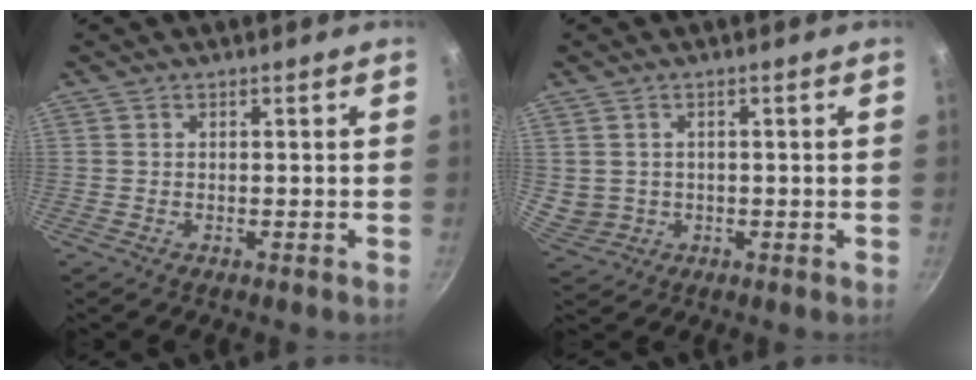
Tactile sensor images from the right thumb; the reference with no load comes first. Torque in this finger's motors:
{"motor_torque": [-0.60, 0.87, 0.30, -0.04, 0.24]}